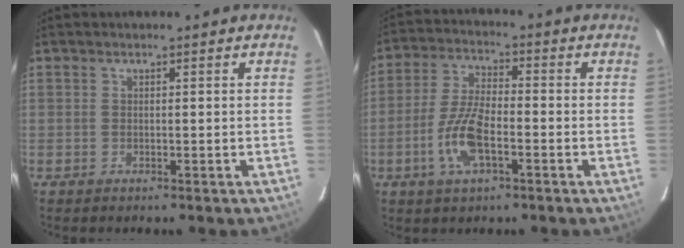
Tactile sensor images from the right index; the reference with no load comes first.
{"total": 10.9, "force": [-4.4, 4.0, 9.1], "torque": [-0.198, 0.001, -0.087]}